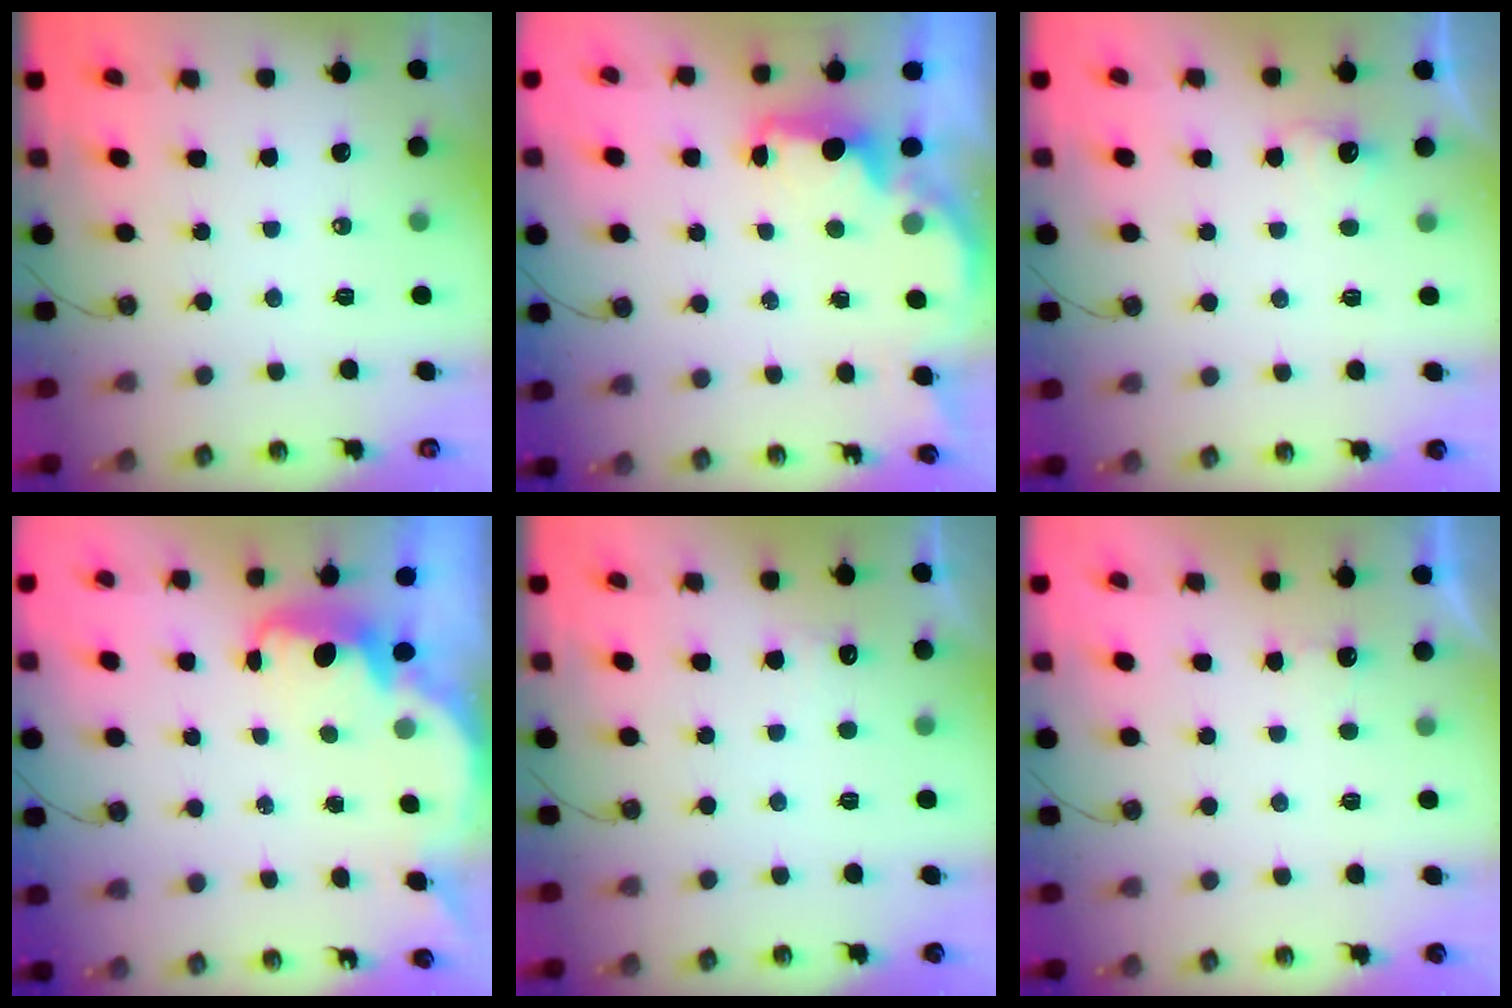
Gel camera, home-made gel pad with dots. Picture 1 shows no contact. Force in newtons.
{"total": 2.3, "press": 2.2, "slide": 0.8}
{"total": 2.9, "press": 2.8, "slide": 0.9}
{"total": 2.5, "press": 2.5, "slide": 0.6}
{"total": 5.1, "press": 5.0, "slide": 1.1}
{"total": 1.0, "press": 0.7, "slide": 0.6}